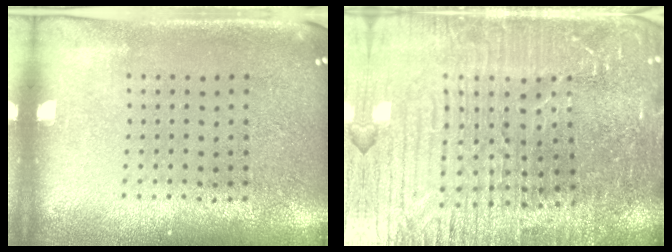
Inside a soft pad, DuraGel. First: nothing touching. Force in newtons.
{"total": 5.3, "press": 4.9, "slide": 1.9}